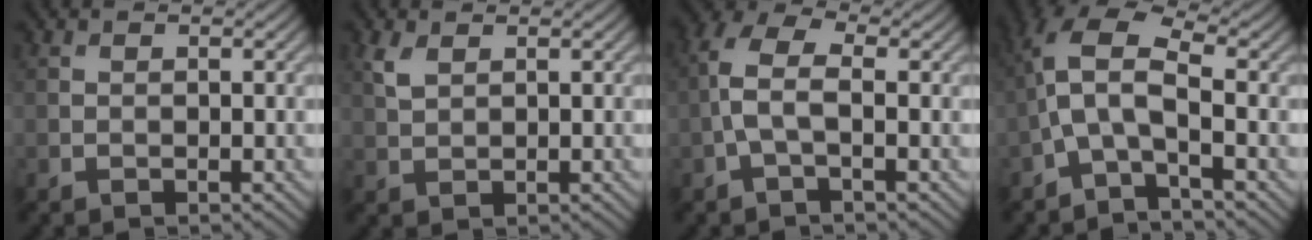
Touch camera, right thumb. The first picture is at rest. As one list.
[{"total": 2.3, "force": [1.3, 1.1, 1.5], "torque": [-0.044, 0.002, 0.029]}, {"total": 4.5, "force": [-0.8, 1.8, 4.0], "torque": [-0.098, 0.013, -0.026]}, {"total": 7.0, "force": [-1.5, 2.7, 6.3], "torque": [-0.143, 0.017, -0.050]}]